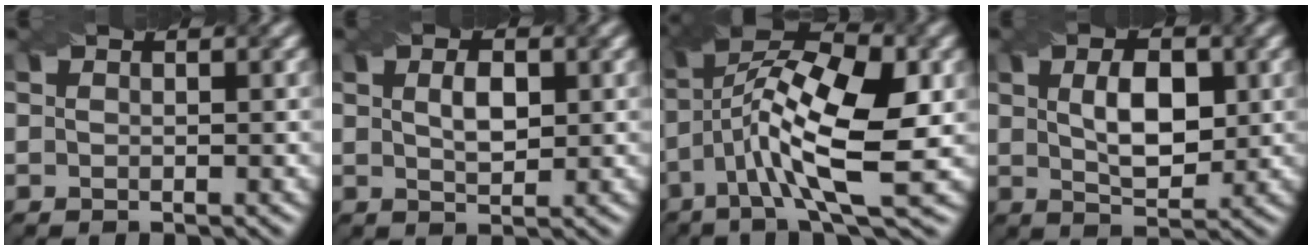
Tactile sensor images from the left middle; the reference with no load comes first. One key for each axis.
{"total": 2.3, "fx": 0.4, "fy": 1.1, "fz": 2.0, "tx": -0.039, "ty": 0.002, "tz": 0.013}
{"total": 12.3, "fx": -1.4, "fy": 4.1, "fz": 11.5, "tx": -0.211, "ty": 0.014, "tz": -0.026}
{"total": 4.5, "fx": 0.7, "fy": 2.3, "fz": 3.8, "tx": -0.069, "ty": 0.001, "tz": 0.015}